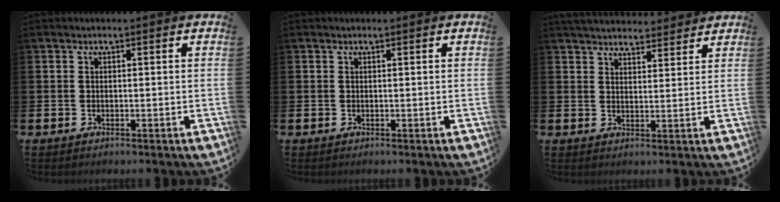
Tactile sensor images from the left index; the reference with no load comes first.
{"total": 0.0}
{"total": 4.3, "force": [4.2, 0.7, 0.1], "torque": [-0.012, -0.020, 0.078]}